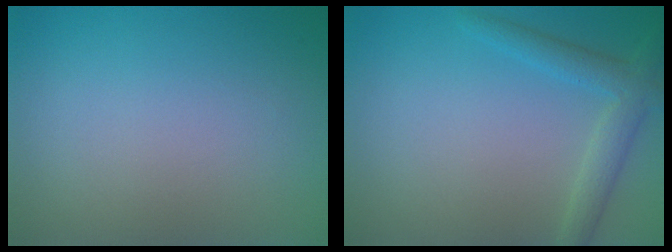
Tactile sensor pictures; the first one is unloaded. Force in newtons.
{"total": 2.7, "press": 2.7, "slide": 0.1}